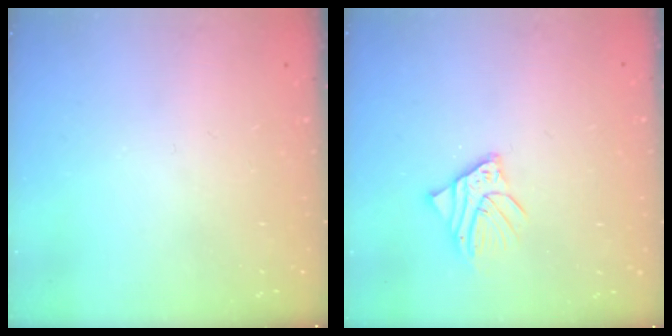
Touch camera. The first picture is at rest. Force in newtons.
{"total": 5.8, "press": 5.8, "slide": 0.7}